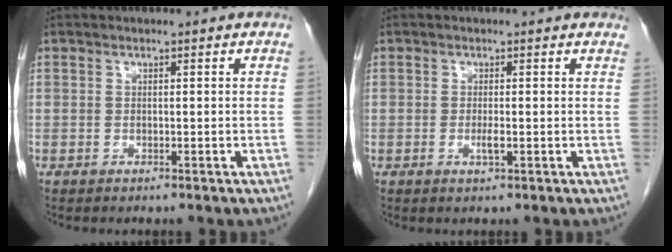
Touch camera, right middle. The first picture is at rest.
{"total": 2.9, "force": [-0.2, 0.1, 2.9], "torque": [-0.056, -0.004, -0.003]}